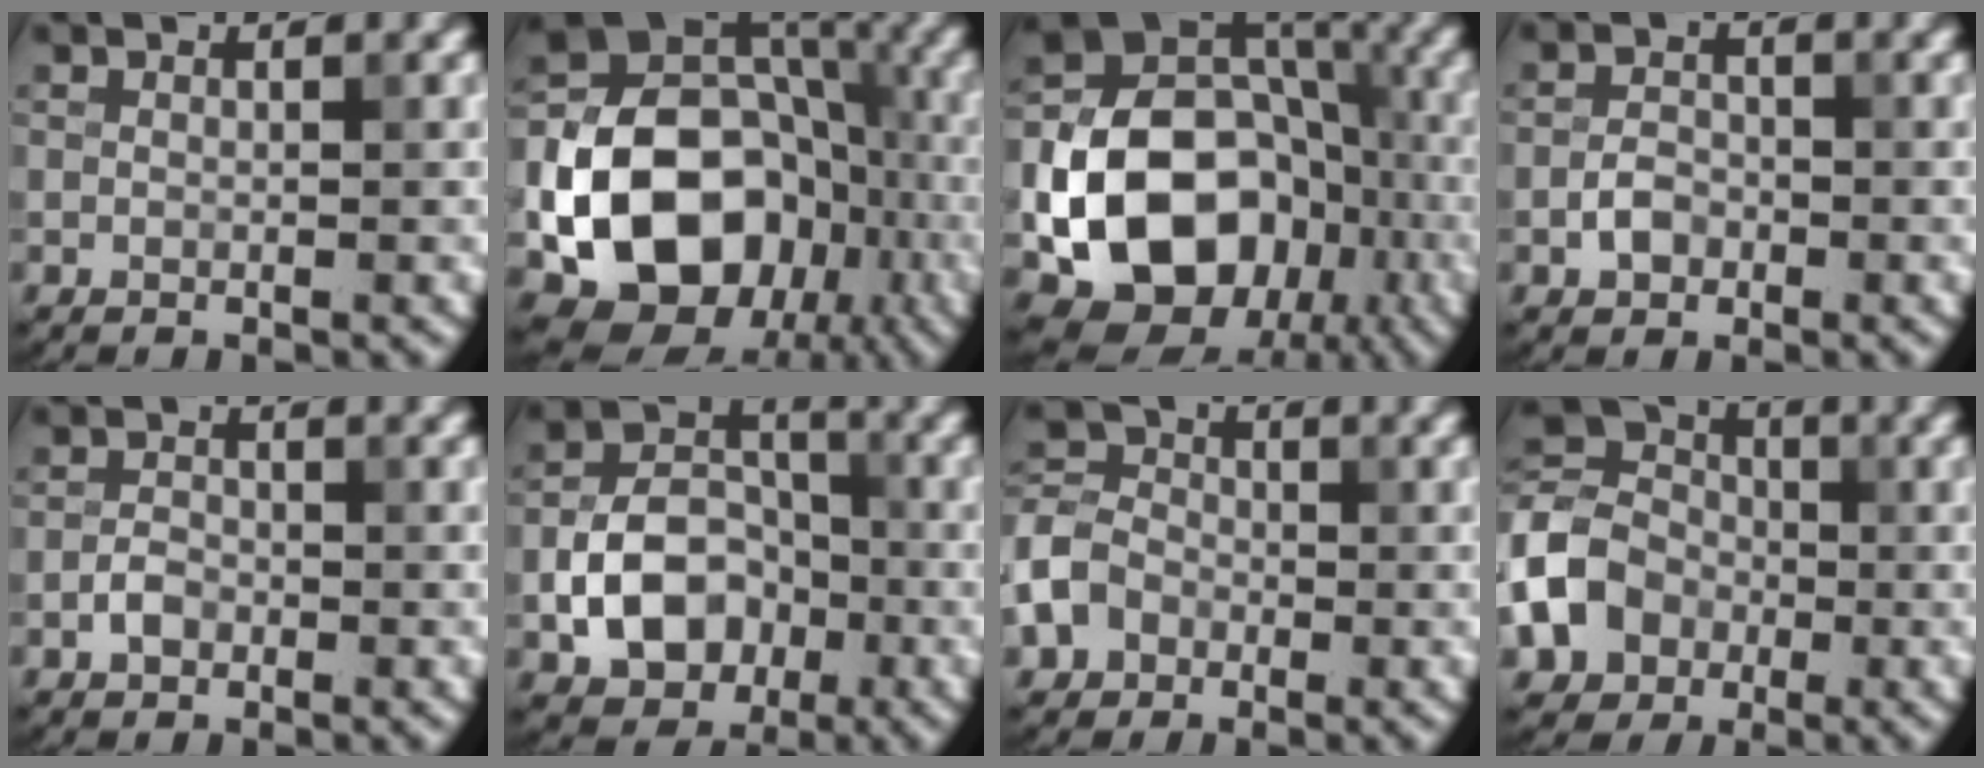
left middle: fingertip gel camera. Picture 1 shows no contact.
{"total": 16.4, "force": [-4.9, 13.1, 8.6], "torque": [-0.141, -0.024, -0.105]}
{"total": 14.8, "force": [-4.3, 11.6, 8.1], "torque": [-0.142, -0.017, -0.083]}
{"total": 1.9, "force": [-0.9, 1.4, 1.0], "torque": [-0.018, 0.004, -0.020]}
{"total": 1.6, "force": [-0.8, 1.1, 0.9], "torque": [-0.015, 0.004, -0.018]}
{"total": 7.2, "force": [-2.3, 5.3, 4.4], "torque": [-0.074, -0.003, -0.040]}
{"total": 6.0, "force": [-2.7, 4.6, 2.6], "torque": [-0.051, -0.010, -0.060]}
{"total": 8.2, "force": [-2.5, 6.6, 4.1], "torque": [-0.100, 0.000, -0.059]}